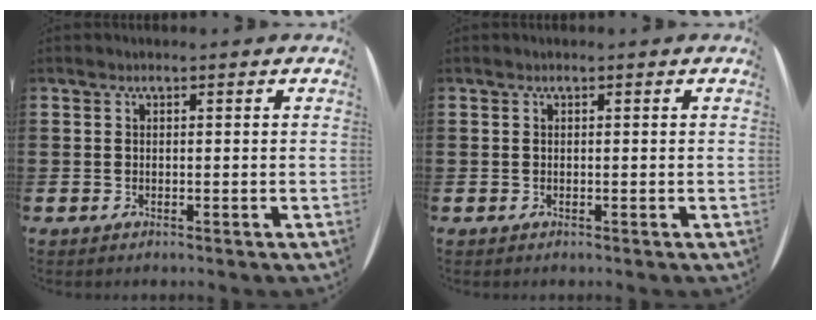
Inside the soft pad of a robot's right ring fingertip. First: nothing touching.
{"total": 0.0}